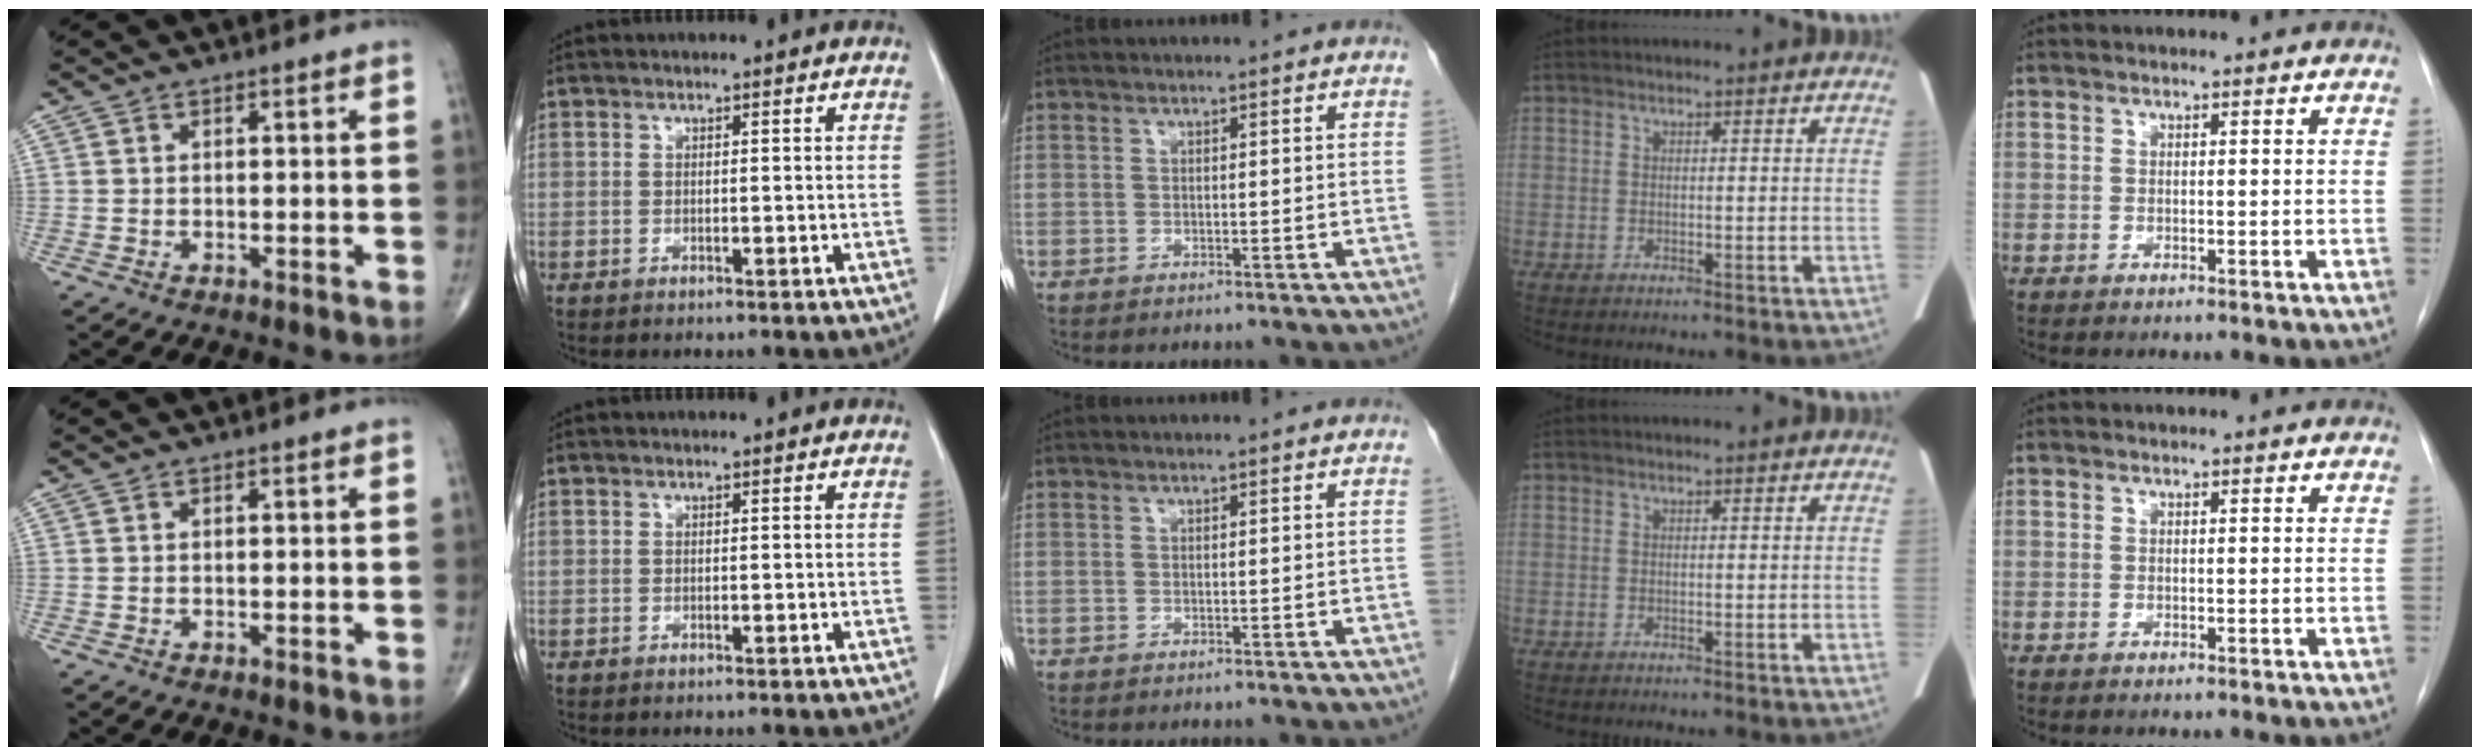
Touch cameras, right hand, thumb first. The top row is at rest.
{}